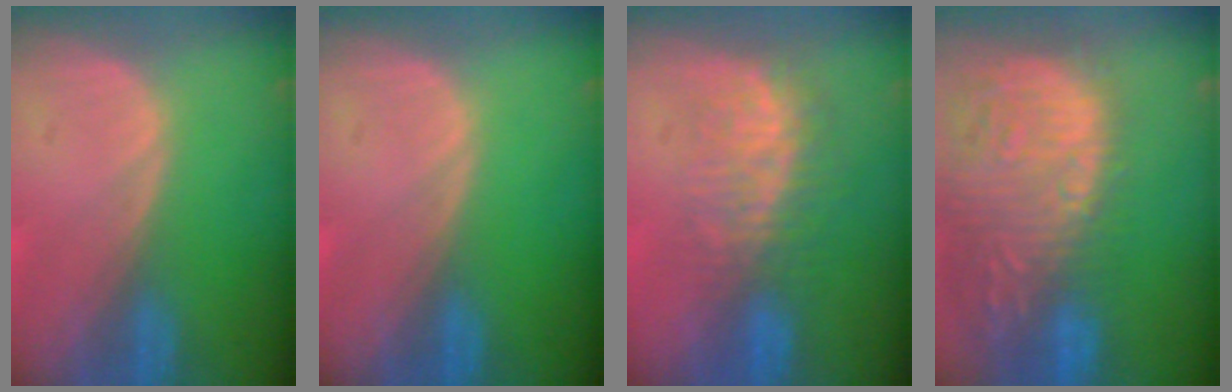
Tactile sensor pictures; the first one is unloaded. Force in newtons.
{"total": 0.0}
{"total": 8.1, "press": 7.4, "slide": 3.2}
{"total": 15.7, "press": 12.9, "slide": 9.0}